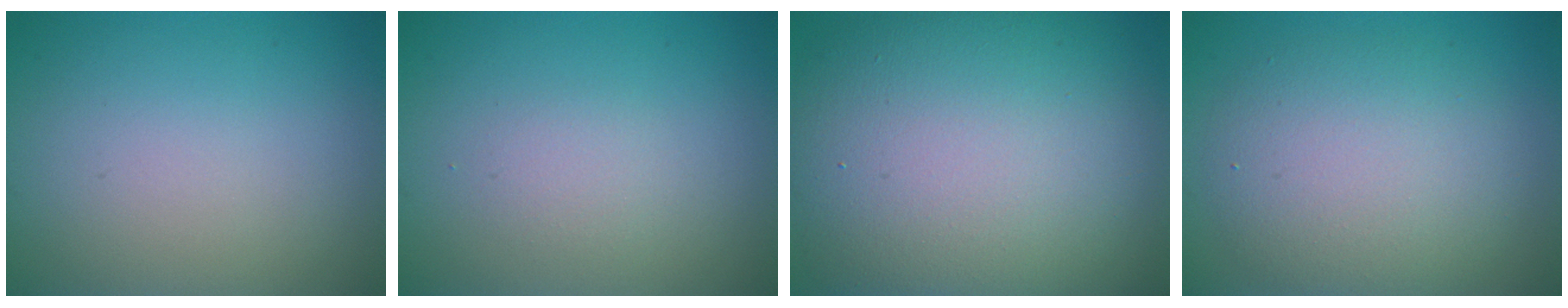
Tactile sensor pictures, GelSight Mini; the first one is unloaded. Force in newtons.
{"total": 1.2, "press": 1.2, "slide": 0.0}
{"total": 15.3, "press": 15.3, "slide": 1.0}
{"total": 6.0, "press": 6.0, "slide": 0.2}